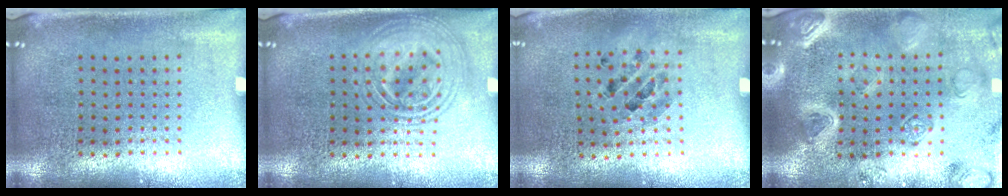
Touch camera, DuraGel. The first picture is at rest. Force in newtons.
{"total": 2.6, "press": 2.6, "slide": 0.3}
{"total": 0.8, "press": 0.8, "slide": 0.0}
{"total": 3.8, "press": 3.4, "slide": 1.6}